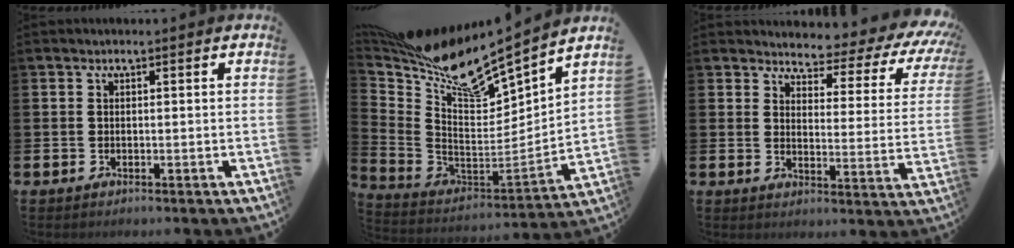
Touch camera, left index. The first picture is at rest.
{"total": 12.9, "force": [11.4, 2.1, 5.7], "torque": [-0.151, -0.076, 0.194]}
{"total": 3.8, "force": [3.2, 1.6, 1.3], "torque": [-0.031, -0.038, 0.043]}